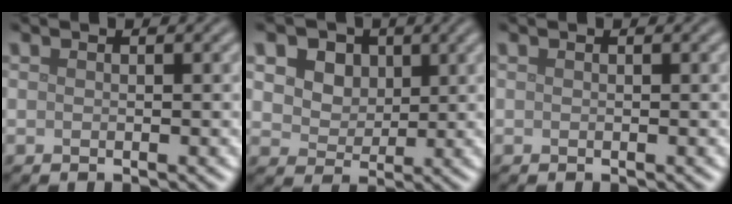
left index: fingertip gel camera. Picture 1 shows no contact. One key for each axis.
{"total": 8.8, "fx": 4.3, "fy": 6.3, "fz": 4.4, "tx": -0.083, "ty": 0.022, "tz": 0.053}
{"total": 0.0}